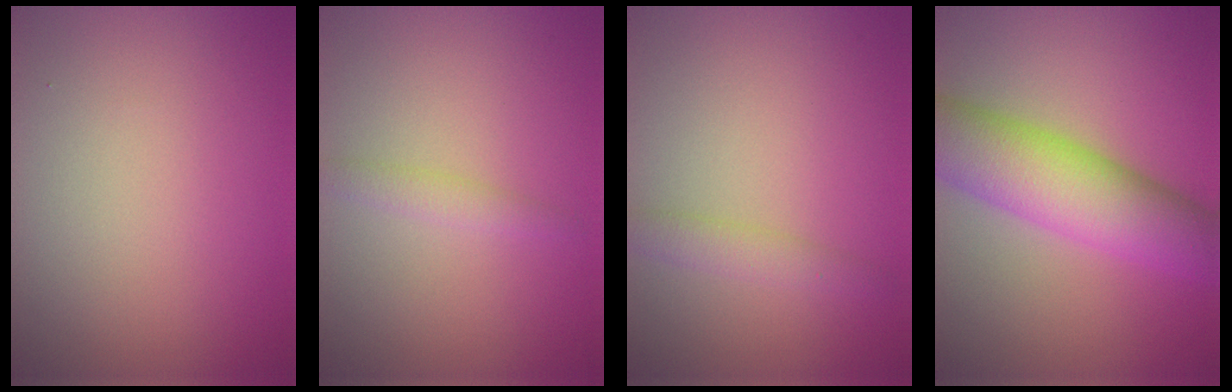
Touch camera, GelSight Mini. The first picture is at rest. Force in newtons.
{"total": 1.4, "press": 1.4, "slide": 0.0}
{"total": 1.8, "press": 1.8, "slide": 0.1}
{"total": 9.3, "press": 9.3, "slide": 0.2}